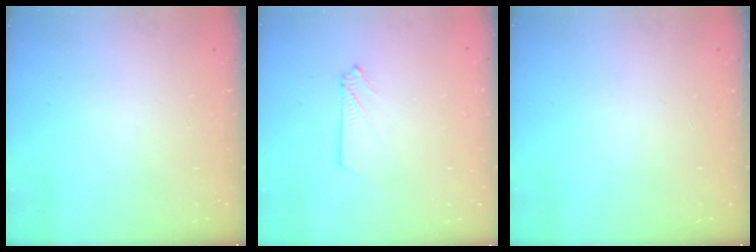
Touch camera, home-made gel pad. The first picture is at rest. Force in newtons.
{"total": 3.0, "press": 3.0, "slide": 0.4}
{"total": 0.0}